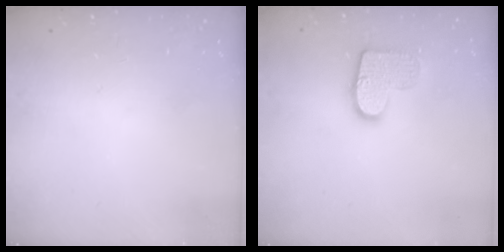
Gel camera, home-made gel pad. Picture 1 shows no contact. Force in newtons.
{"total": 12.5, "press": 12.5, "slide": 0.7}